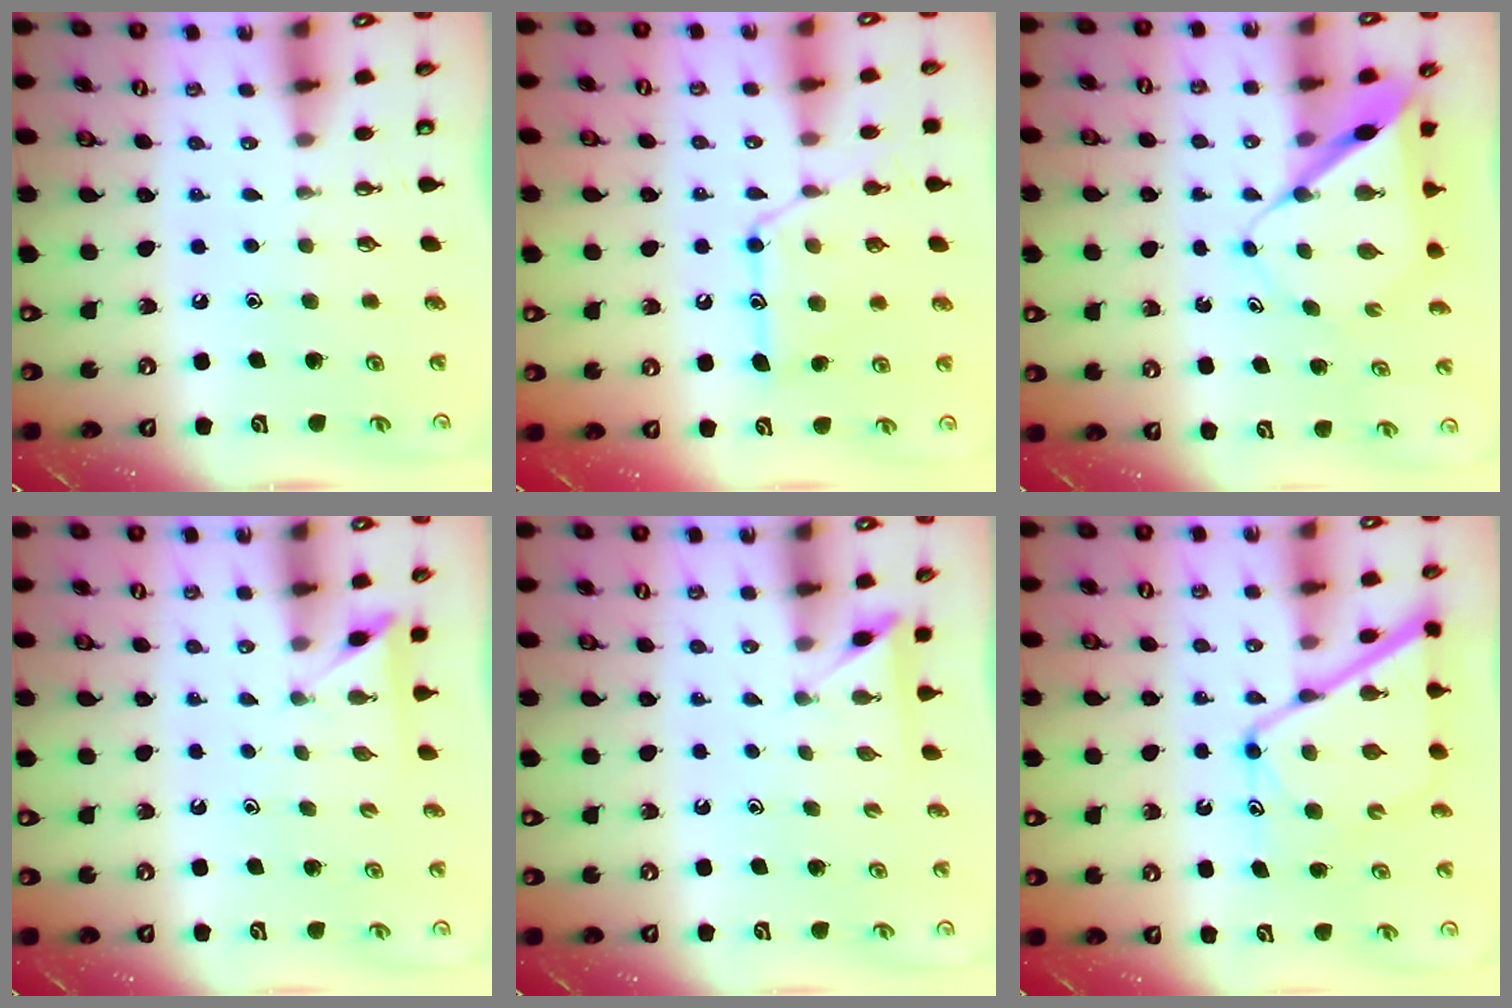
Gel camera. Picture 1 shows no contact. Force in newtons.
{"total": 15.0, "press": 15.0, "slide": 1.1}
{"total": 8.4, "press": 8.4, "slide": 0.8}
{"total": 2.5, "press": 2.4, "slide": 0.3}
{"total": 2.5, "press": 2.4, "slide": 0.3}
{"total": 14.0, "press": 13.9, "slide": 1.3}